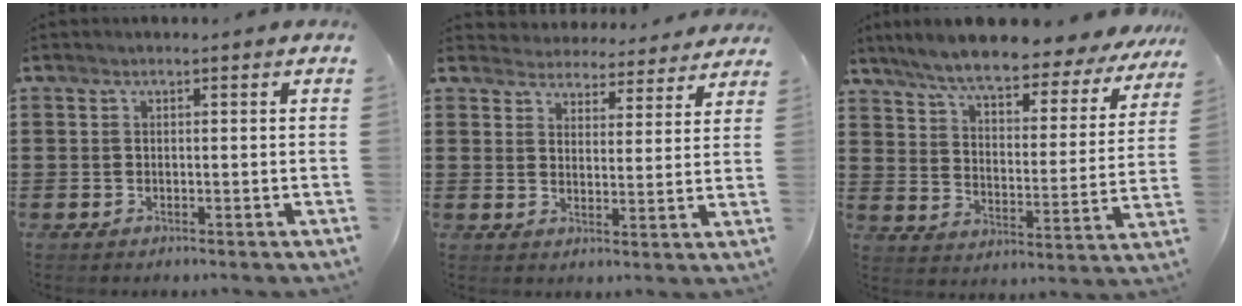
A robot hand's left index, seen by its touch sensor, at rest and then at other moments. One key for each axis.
{"total": 4.3, "fx": 4.3, "fy": 0.6, "fz": -0.1, "tx": -0.020, "ty": -0.023, "tz": 0.076}
{"total": 7.3, "fx": 6.6, "fy": 0.4, "fz": 3.2, "tx": -0.091, "ty": -0.038, "tz": 0.111}